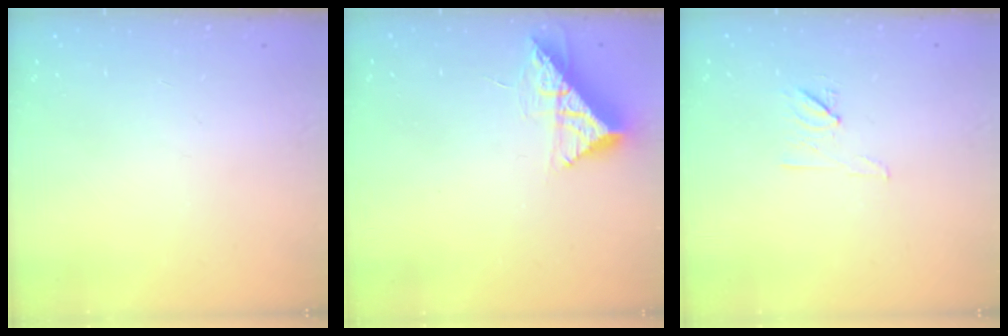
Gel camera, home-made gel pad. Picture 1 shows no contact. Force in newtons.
{"total": 10.4, "press": 10.4, "slide": 0.7}
{"total": 7.3, "press": 7.2, "slide": 1.3}